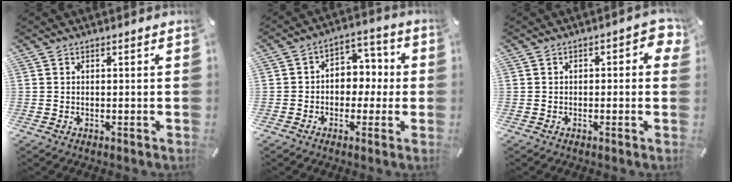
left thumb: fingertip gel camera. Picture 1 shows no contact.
{"total": 6.5, "force": [-1.3, 5.7, 2.8], "torque": [-0.035, 0.011, -0.029]}
{"total": 3.4, "force": [-0.5, 1.8, 2.8], "torque": [-0.035, 0.007, -0.014]}